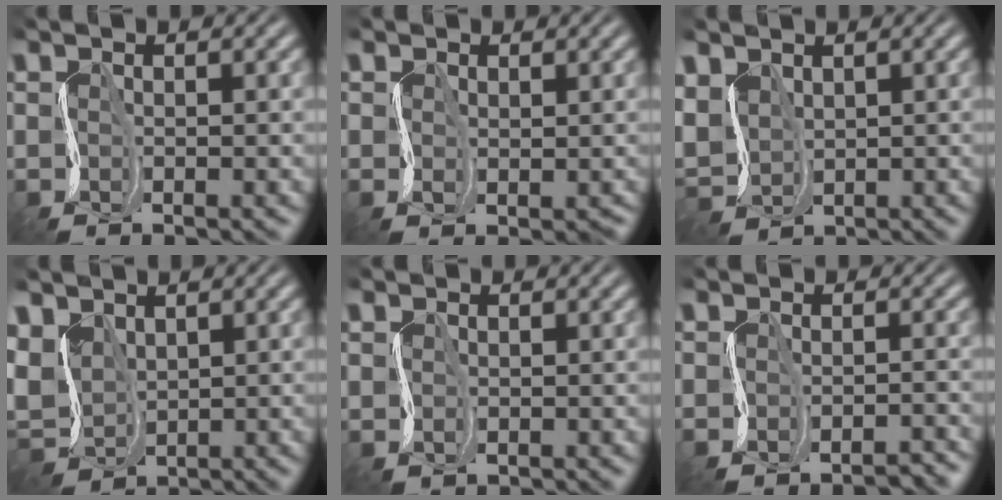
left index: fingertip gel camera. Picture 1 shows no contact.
{"total": 0.6, "force": [0.1, 0.6, 0.1], "torque": [-0.007, 0.003, -0.001]}
{"total": 2.2, "force": [1.4, 1.4, -1.0], "torque": [-0.008, 0.007, 0.024]}
{"total": 2.5, "force": [1.4, 2.1, -0.2], "torque": [-0.021, 0.011, 0.017]}
{"total": 1.1, "force": [0.2, 0.3, -1.0], "torque": [0.008, 0.003, 0.005]}
{"total": 1.8, "force": [-1.7, 0.3, -0.5], "torque": [0.003, 0.004, -0.033]}